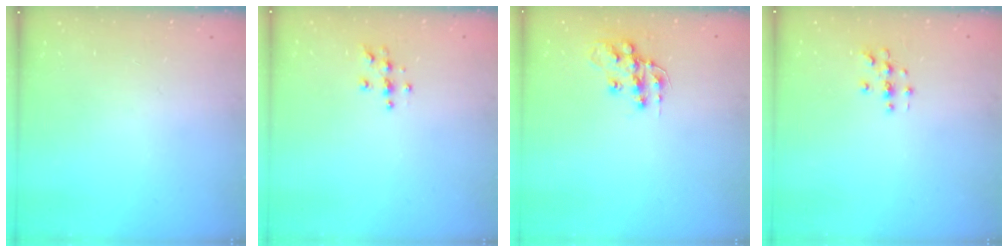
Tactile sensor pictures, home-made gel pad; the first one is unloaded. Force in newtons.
{"total": 3.9, "press": 3.9, "slide": 0.3}
{"total": 12.7, "press": 12.6, "slide": 0.9}
{"total": 2.9, "press": 2.9, "slide": 0.3}